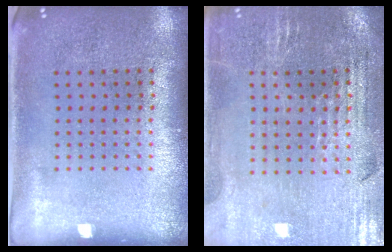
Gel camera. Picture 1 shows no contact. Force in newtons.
{"total": 1.8, "press": 1.7, "slide": 0.4}